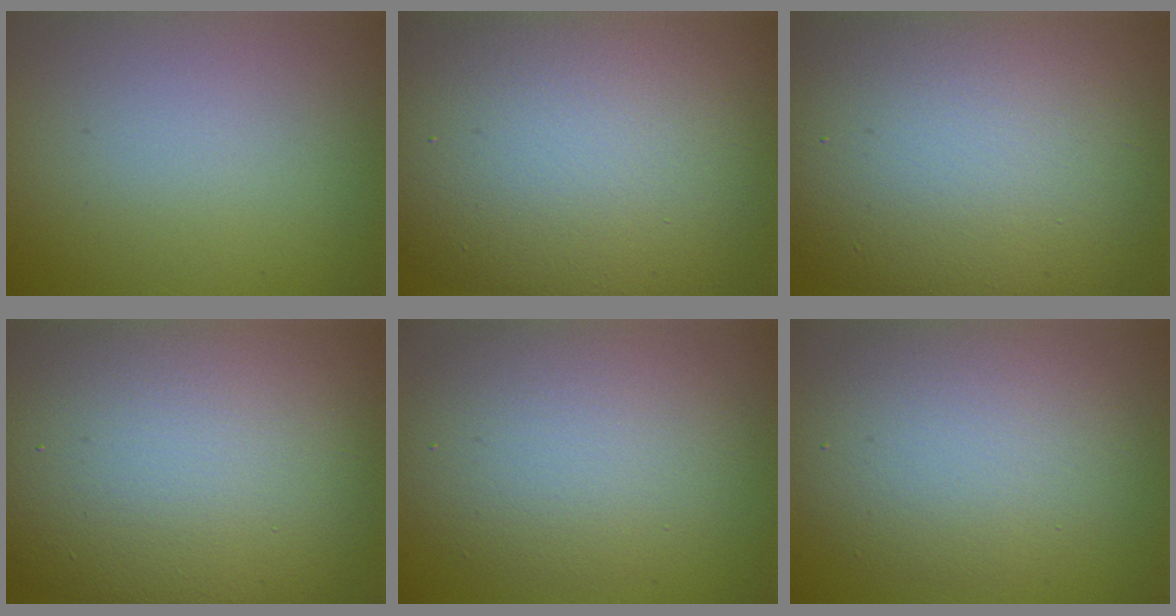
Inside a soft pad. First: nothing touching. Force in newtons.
{"total": 13.9, "press": 13.9, "slide": 0.6}
{"total": 13.8, "press": 13.7, "slide": 0.7}
{"total": 14.7, "press": 14.7, "slide": 0.9}
{"total": 5.8, "press": 5.8, "slide": 0.2}
{"total": 5.6, "press": 5.6, "slide": 0.2}